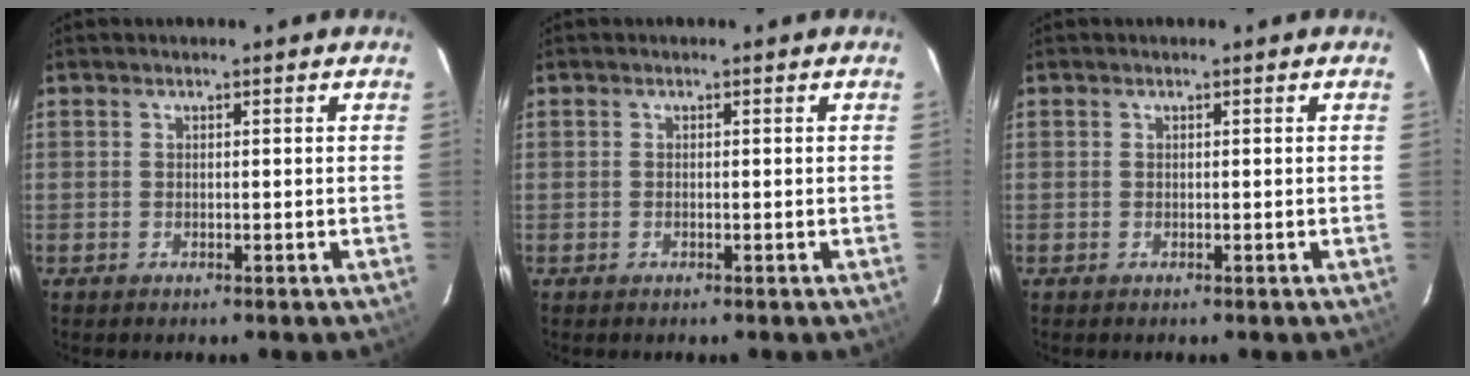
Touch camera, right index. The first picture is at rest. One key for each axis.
{"total": 0.0}
{"total": 0.0}